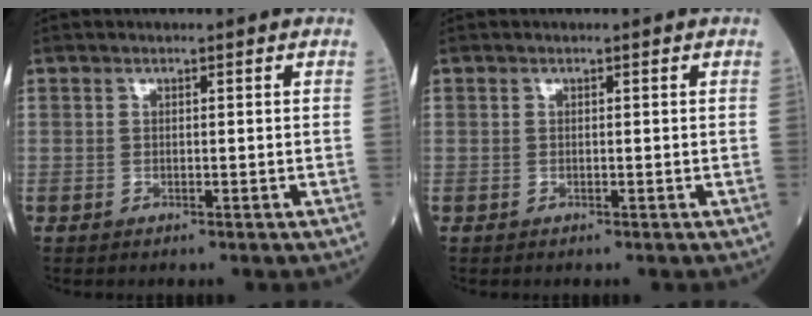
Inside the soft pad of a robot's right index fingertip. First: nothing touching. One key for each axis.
{"total": 0.0}